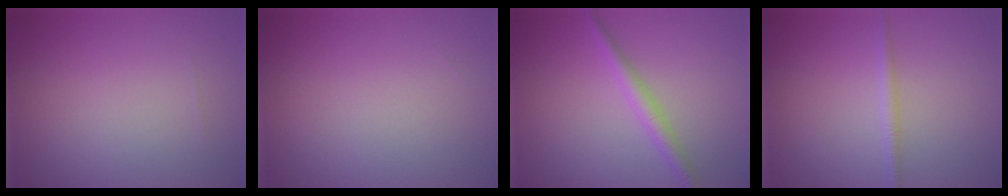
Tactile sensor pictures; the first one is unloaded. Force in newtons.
{"total": 0.0}
{"total": 2.1, "press": 2.1, "slide": 0.0}
{"total": 1.1, "press": 1.1, "slide": 0.1}